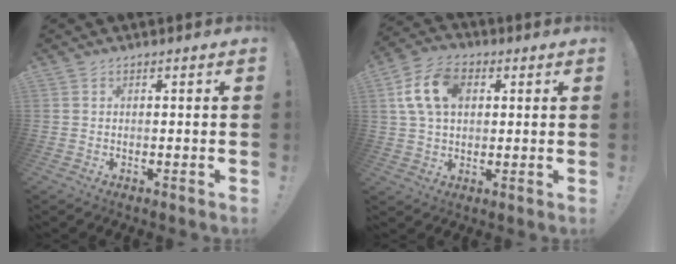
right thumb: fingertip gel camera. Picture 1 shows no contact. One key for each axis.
{"total": 13.4, "fx": 3.7, "fy": 9.1, "fz": 9.1, "tx": -0.162, "ty": 0.008, "tz": 0.074}